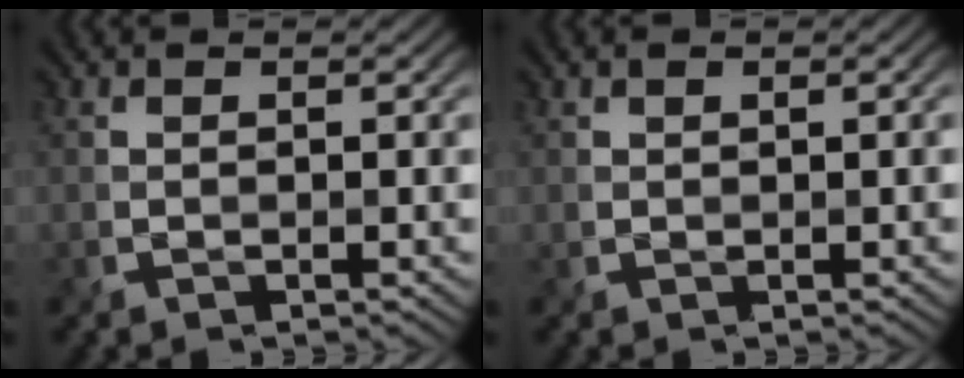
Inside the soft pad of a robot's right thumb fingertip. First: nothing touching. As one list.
[{"total": 0.9, "force": [0.4, 0.4, 0.7], "torque": [-0.010, 0.001, 0.009]}]